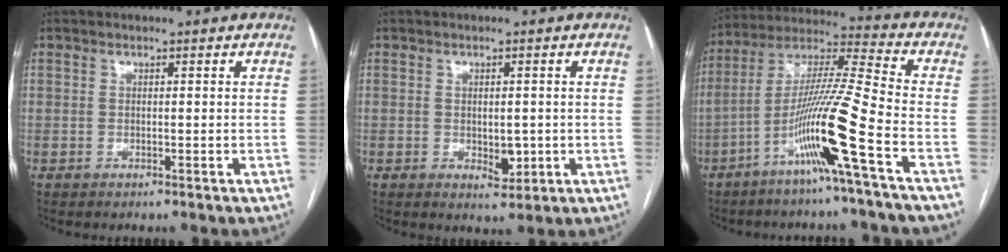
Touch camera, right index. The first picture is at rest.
{"total": 3.2, "force": [-0.5, 1.8, 2.7], "torque": [-0.034, -0.004, 0.002]}
{"total": 14.4, "force": [-6.5, -2.0, 12.7], "torque": [-0.245, -0.007, -0.126]}